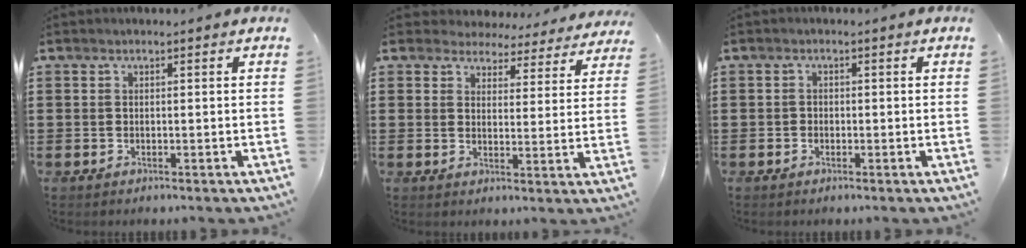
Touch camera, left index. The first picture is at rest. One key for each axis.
{"total": 3.8, "fx": 3.7, "fy": 0.8, "fz": 0.1, "tx": -0.017, "ty": -0.026, "tz": 0.062}
{"total": 0.9, "fx": -0.7, "fy": 0.6, "fz": 0.2, "tx": -0.006, "ty": 0.000, "tz": -0.015}